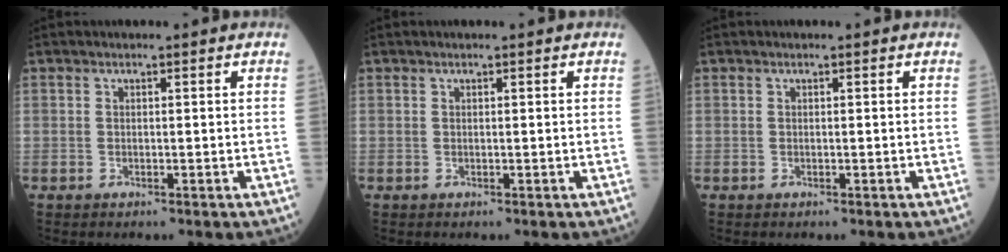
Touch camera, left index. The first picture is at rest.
{"total": 0.0}
{"total": 0.0}